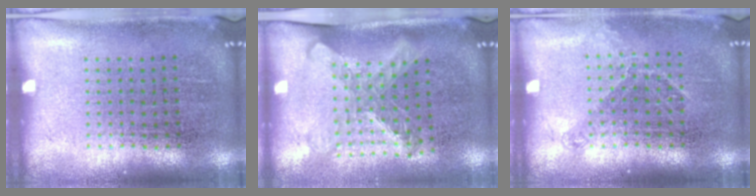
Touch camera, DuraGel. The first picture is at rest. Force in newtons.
{"total": 1.6, "press": 1.3, "slide": 0.9}
{"total": 1.1, "press": 0.9, "slide": 0.6}